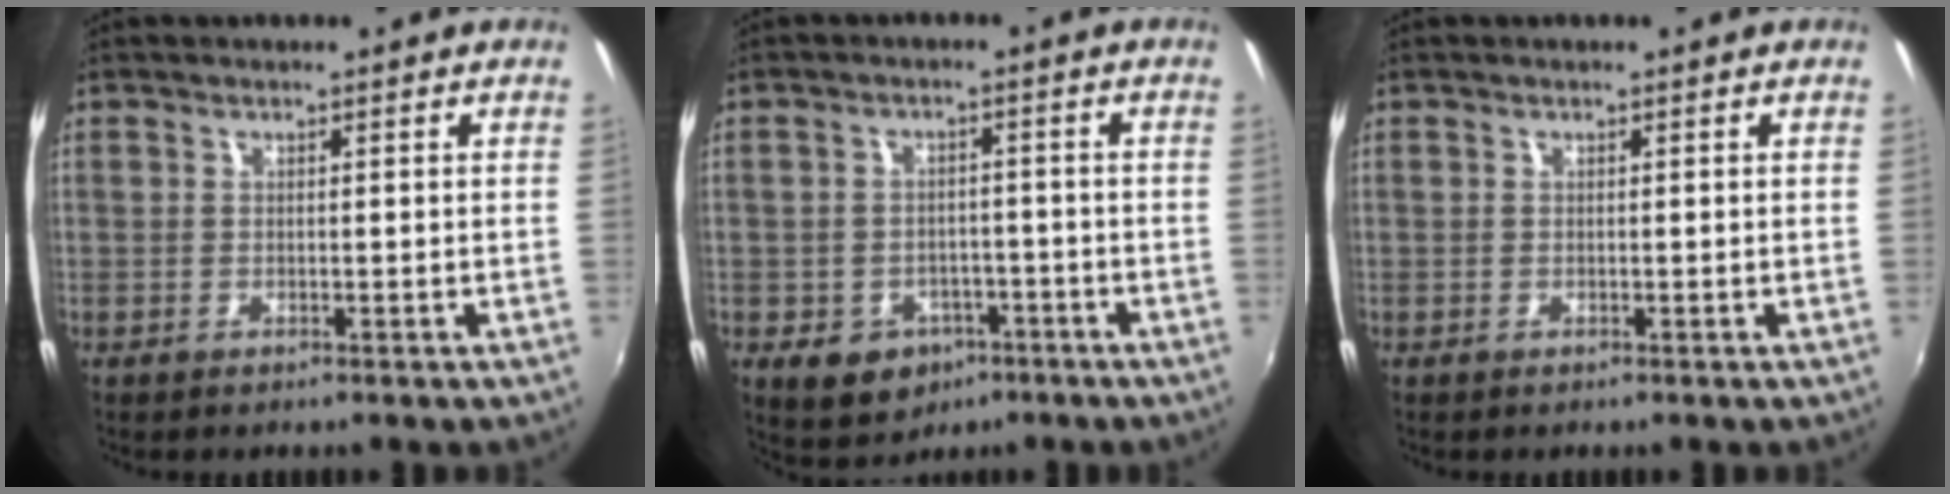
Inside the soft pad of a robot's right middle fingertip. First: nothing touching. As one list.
[{"total": 8.8, "force": [-4.3, 6.9, 3.4], "torque": [-0.083, 0.004, -0.044]}, {"total": 0.0}]